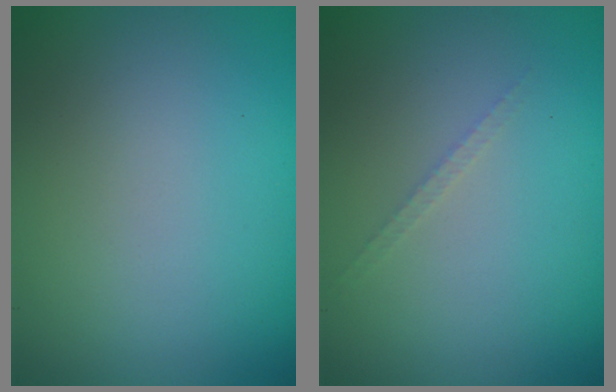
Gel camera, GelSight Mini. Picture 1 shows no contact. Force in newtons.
{"total": 0.8, "press": 0.8, "slide": 0.0}